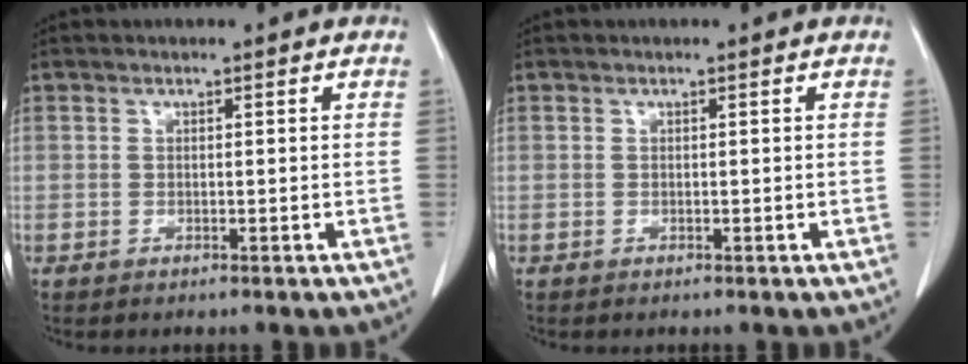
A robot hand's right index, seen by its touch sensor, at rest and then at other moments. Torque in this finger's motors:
{"motor_torque": [0.00, 0.00, 0.01, 0.00]}